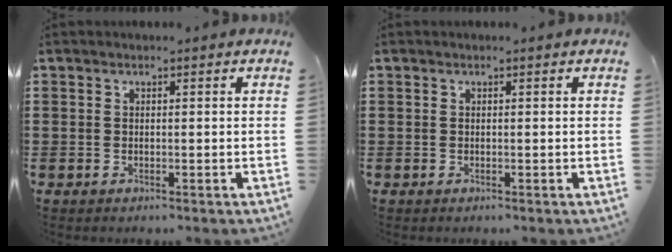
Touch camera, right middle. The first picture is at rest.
{"total": 0.0}